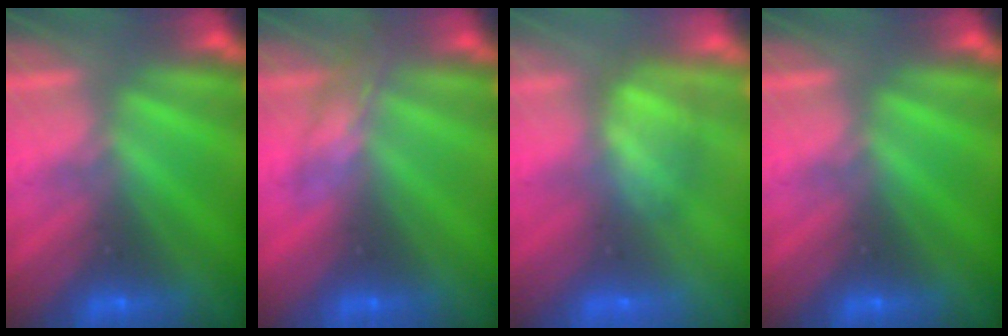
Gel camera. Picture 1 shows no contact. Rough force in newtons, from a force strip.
{"total": 2.3}
{"total": 8.1}
{"total": 0.0}